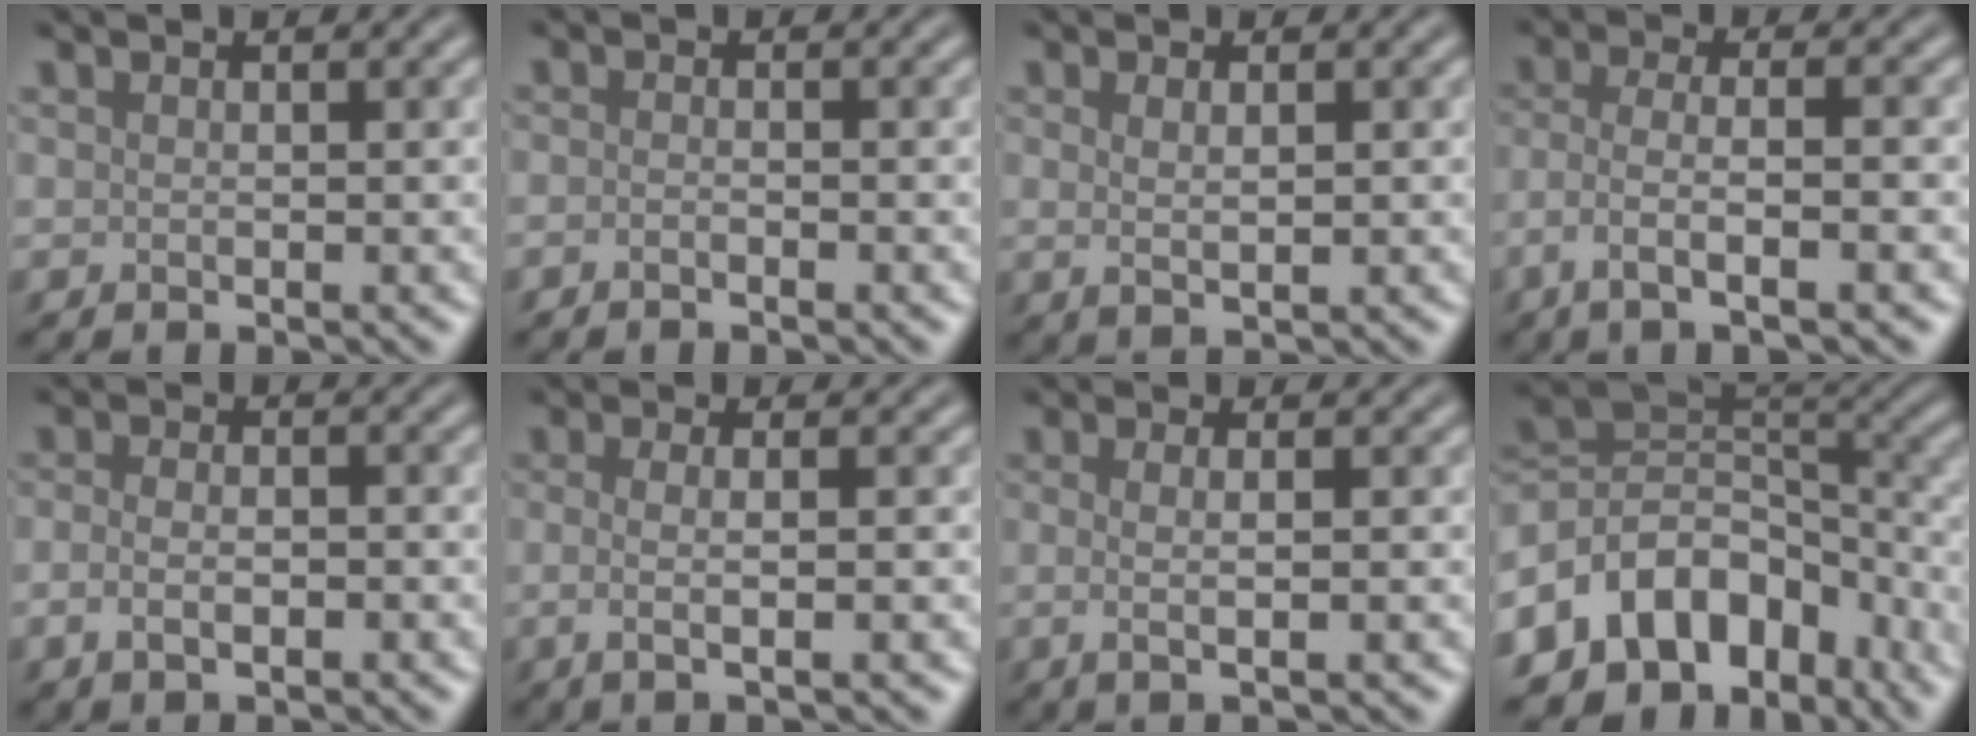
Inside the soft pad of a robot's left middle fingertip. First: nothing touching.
{"total": 0.9, "force": [-0.6, 0.2, 0.6], "torque": [-0.012, 0.000, -0.013]}
{"total": 1.5, "force": [0.3, 0.4, 1.4], "torque": [-0.025, -0.003, 0.008]}
{"total": 4.8, "force": [-2.3, 1.2, 4.0], "torque": [-0.079, 0.000, -0.047]}
{"total": 3.1, "force": [-0.9, 1.6, 2.4], "torque": [-0.035, -0.006, -0.017]}
{"total": 3.3, "force": [-0.3, 1.1, 3.1], "torque": [-0.048, -0.004, -0.009]}
{"total": 2.6, "force": [-0.2, 0.8, 2.5], "torque": [-0.040, -0.004, -0.009]}
{"total": 11.6, "force": [-5.5, 8.4, 5.9], "torque": [-0.106, 0.015, -0.105]}